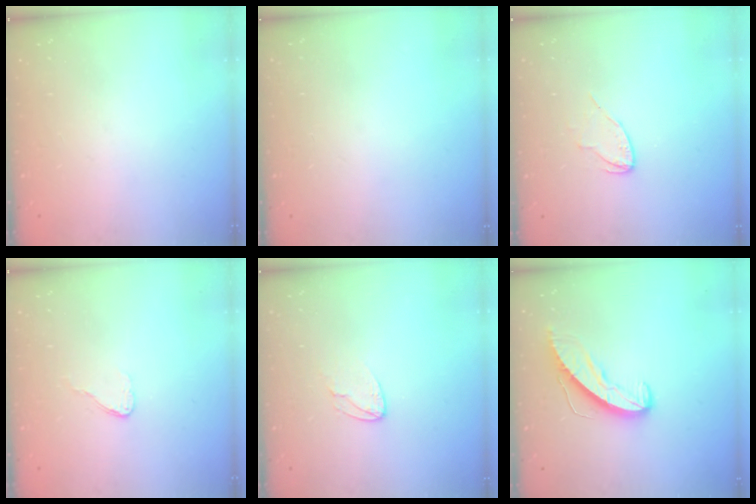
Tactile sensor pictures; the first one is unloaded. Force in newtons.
{"total": 0.0}
{"total": 4.9, "press": 4.9, "slide": 0.5}
{"total": 3.8, "press": 3.8, "slide": 0.3}
{"total": 5.0, "press": 4.9, "slide": 0.4}
{"total": 9.5, "press": 9.5, "slide": 0.7}